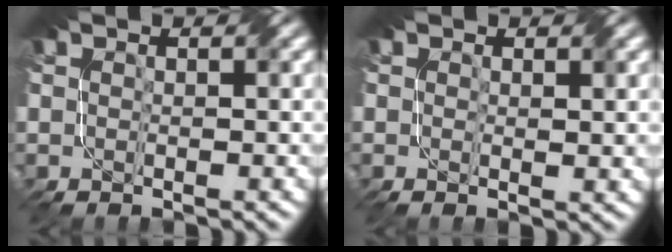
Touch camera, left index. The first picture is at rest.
{"total": 1.1, "force": [0.2, 0.4, 1.0], "torque": [-0.017, -0.007, 0.002]}